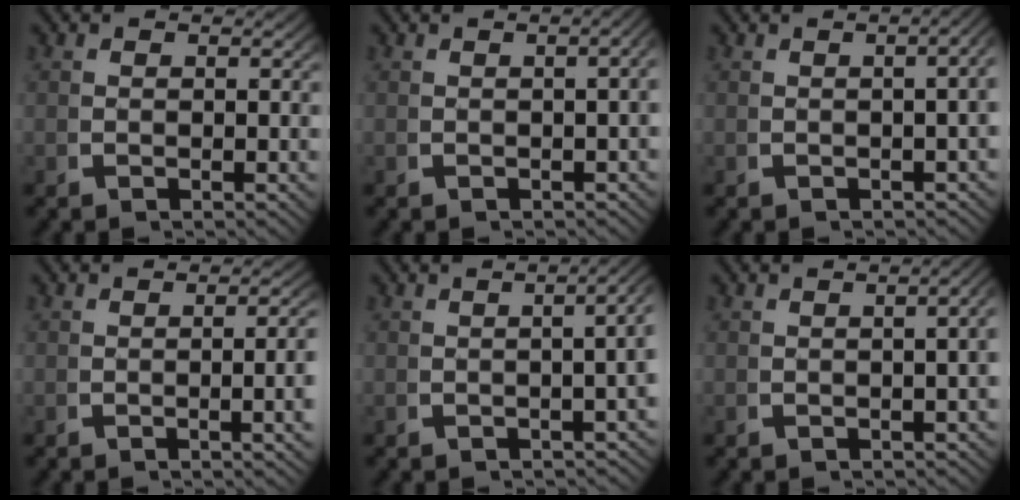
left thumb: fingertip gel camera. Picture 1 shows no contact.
{"total": 3.1, "force": [-0.2, 1.2, 2.9], "torque": [-0.032, 0.016, -0.006]}
{"total": 5.0, "force": [0.6, 2.3, 4.4], "torque": [-0.039, 0.028, -0.004]}
{"total": 3.5, "force": [-0.3, 0.8, 3.4], "torque": [-0.040, 0.006, -0.010]}
{"total": 5.7, "force": [0.9, 2.8, 5.0], "torque": [-0.040, 0.031, -0.003]}
{"total": 4.5, "force": [0.3, 1.9, 4.1], "torque": [-0.038, 0.024, -0.005]}